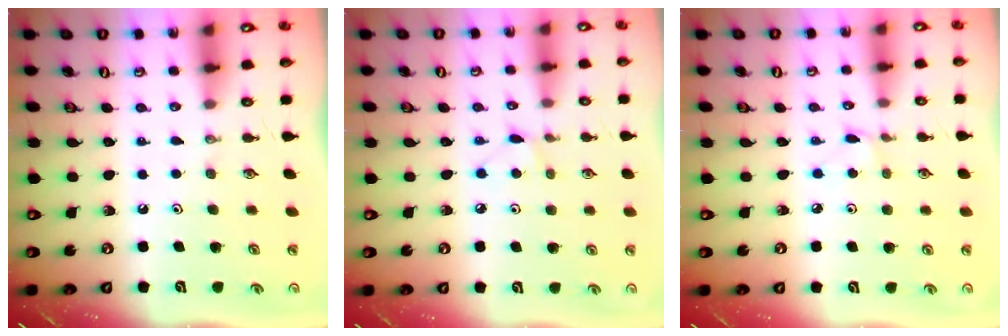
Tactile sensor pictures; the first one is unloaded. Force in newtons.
{"total": 4.1, "press": 4.0, "slide": 0.7}
{"total": 1.5, "press": 1.5, "slide": 0.2}